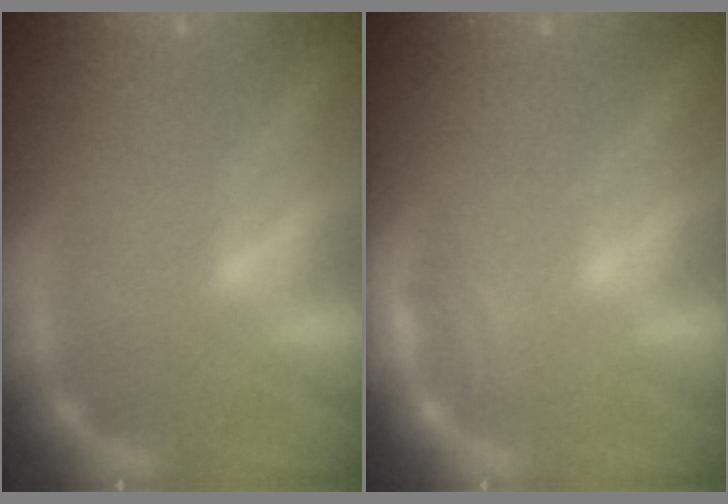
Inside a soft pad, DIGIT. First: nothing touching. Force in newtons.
{"total": 1.5}